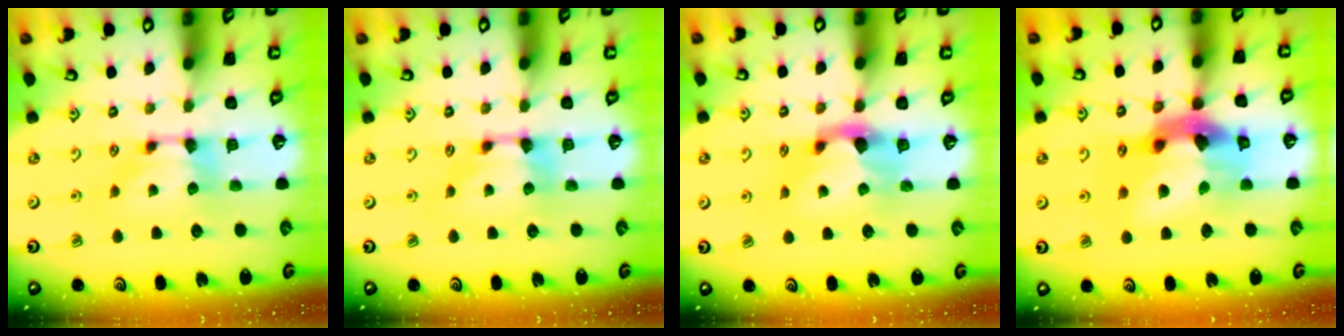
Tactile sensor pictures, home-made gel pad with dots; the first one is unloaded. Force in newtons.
{"total": 0.0}
{"total": 2.0, "press": 1.6, "slide": 1.2}
{"total": 10.5, "press": 10.2, "slide": 2.6}